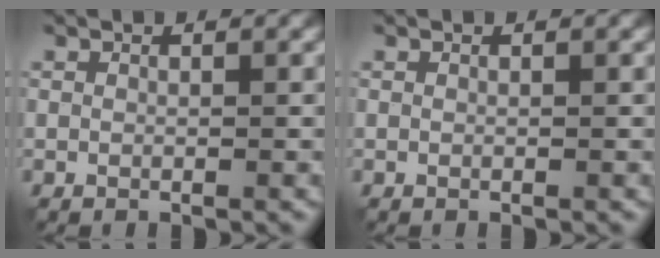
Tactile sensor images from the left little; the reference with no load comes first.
{"total": 0.0}